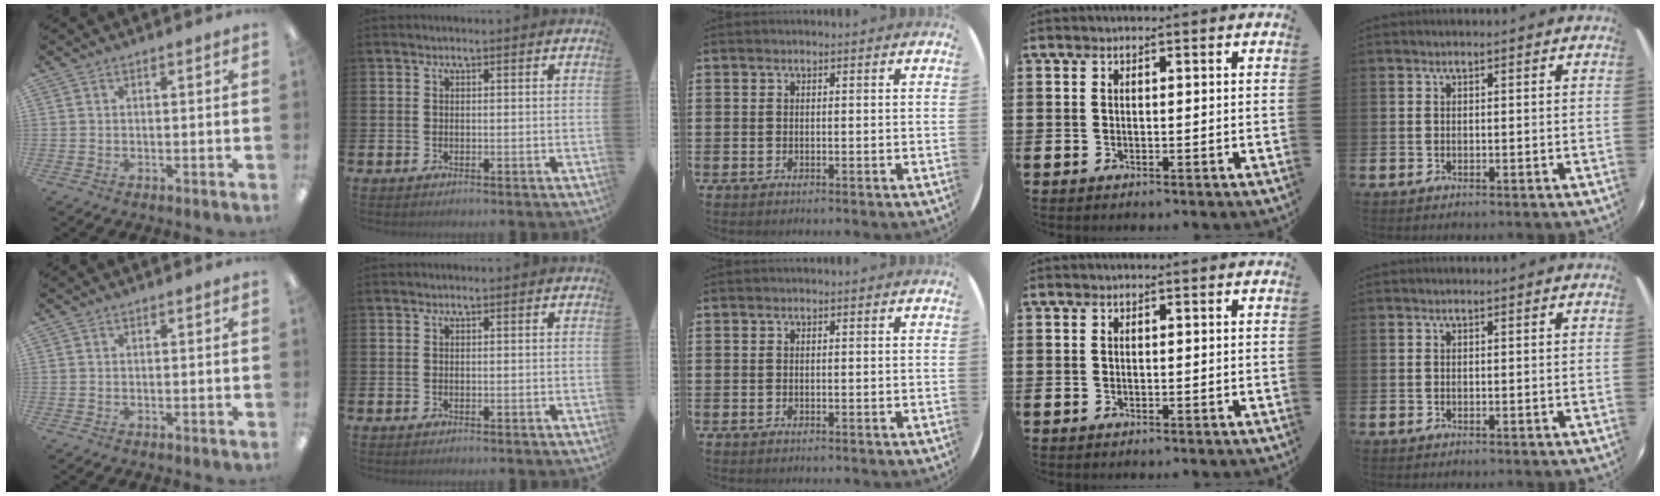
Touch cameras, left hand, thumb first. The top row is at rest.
{}